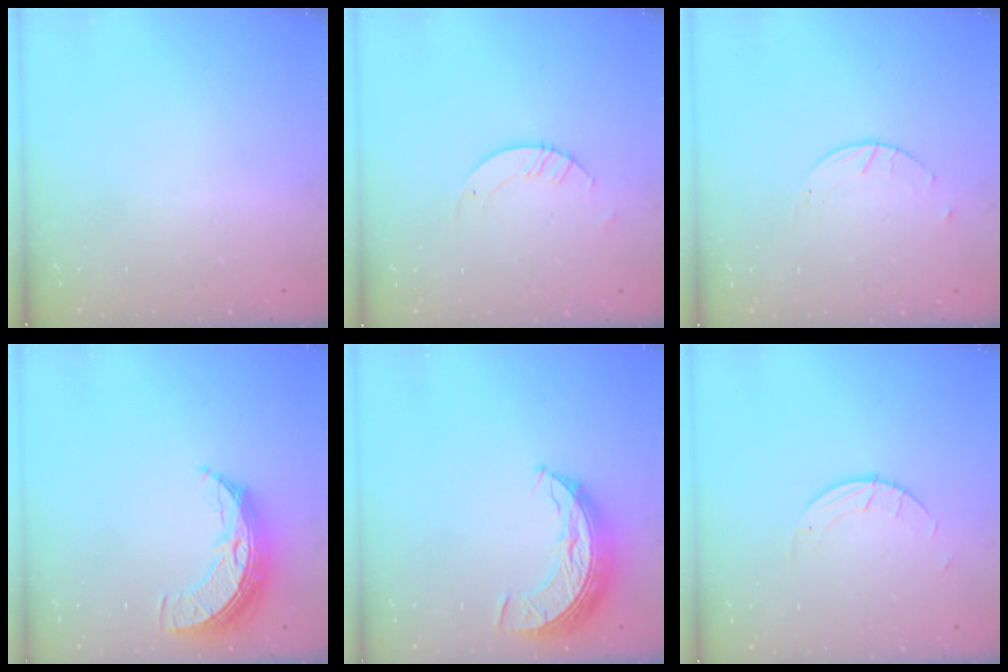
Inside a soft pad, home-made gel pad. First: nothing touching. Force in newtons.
{"total": 3.3, "press": 3.3, "slide": 0.2}
{"total": 2.6, "press": 2.6, "slide": 0.4}
{"total": 9.4, "press": 9.4, "slide": 0.7}
{"total": 10.5, "press": 10.5, "slide": 0.5}
{"total": 1.5, "press": 1.5, "slide": 0.1}